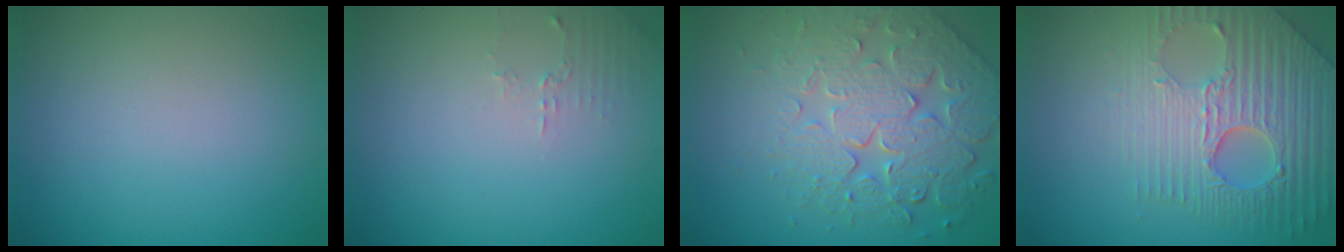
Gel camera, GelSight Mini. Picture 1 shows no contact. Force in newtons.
{"total": 1.2, "press": 1.2, "slide": 0.4}
{"total": 7.5, "press": 5.9, "slide": 4.7}
{"total": 8.0, "press": 5.7, "slide": 5.6}